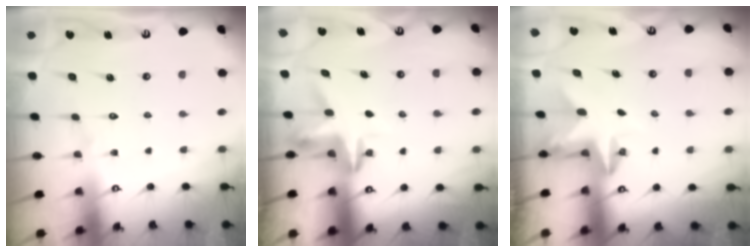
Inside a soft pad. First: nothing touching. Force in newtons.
{"total": 3.6, "press": 3.6, "slide": 0.2}
{"total": 2.5, "press": 2.5, "slide": 0.4}